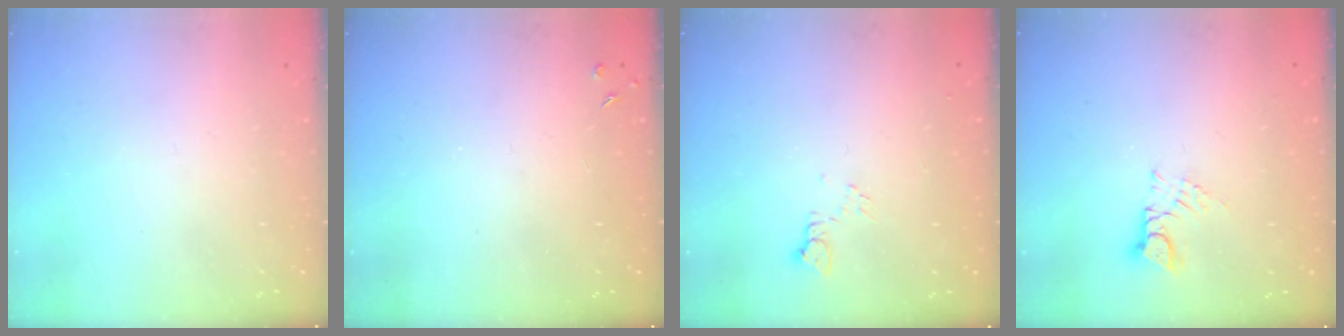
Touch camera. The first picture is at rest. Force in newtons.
{"total": 2.5, "press": 2.5, "slide": 0.5}
{"total": 4.6, "press": 4.5, "slide": 0.6}
{"total": 4.0, "press": 4.0, "slide": 0.1}